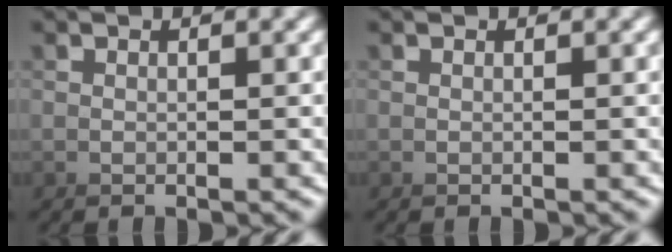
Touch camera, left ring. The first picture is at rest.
{"total": 0.0}